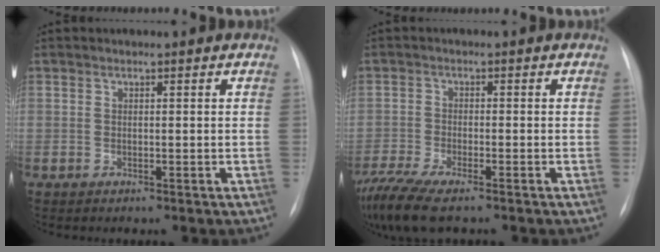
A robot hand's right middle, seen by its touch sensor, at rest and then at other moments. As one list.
[{"total": 9.3, "force": [-7.3, 1.6, 5.6], "torque": [-0.114, -0.019, -0.127]}]